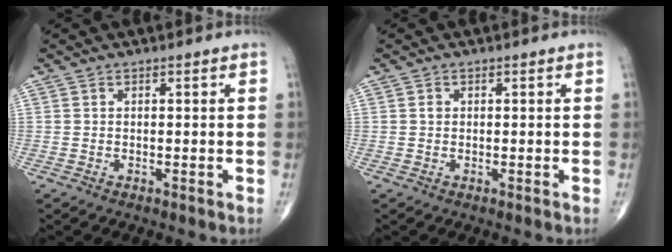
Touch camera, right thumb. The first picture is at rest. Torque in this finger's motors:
{"motor_torque": [-0.44, 0.30, 0.30, 0.18, -0.03]}